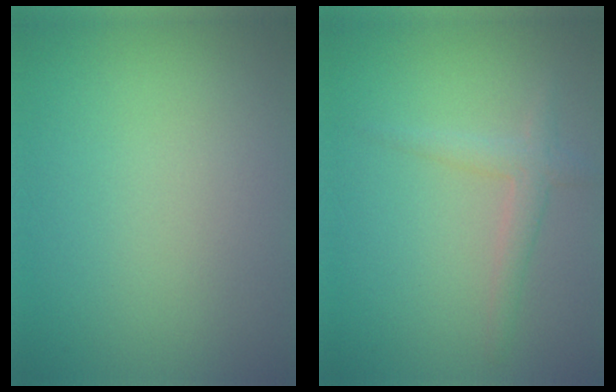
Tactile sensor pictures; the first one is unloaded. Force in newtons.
{"total": 2.0, "press": 2.0, "slide": 0.1}